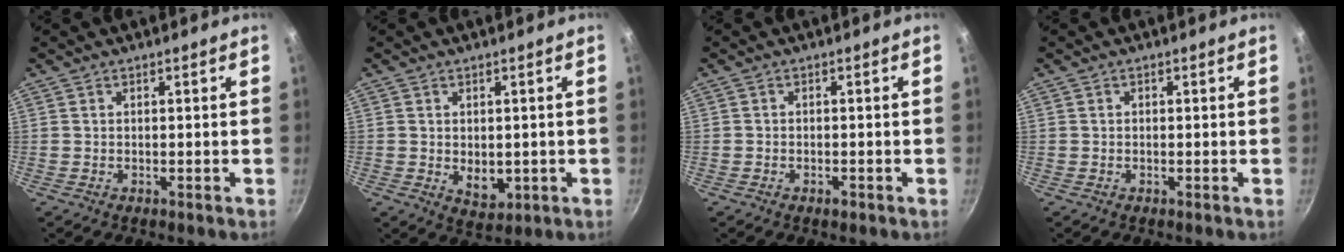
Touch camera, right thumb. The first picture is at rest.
{"total": 5.0, "force": [-0.4, 3.4, 3.6], "torque": [-0.044, -0.010, 0.005]}
{"total": 1.4, "force": [-0.9, 0.7, 0.8], "torque": [-0.016, 0.006, -0.014]}
{"total": 0.0}